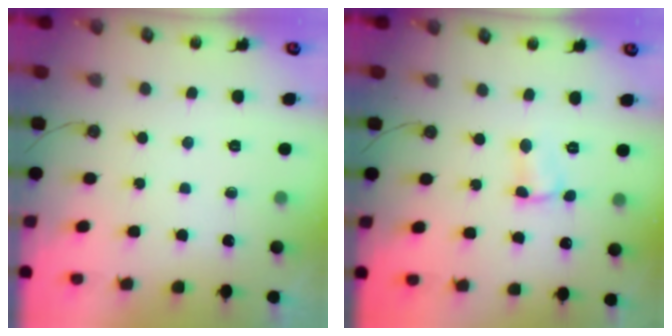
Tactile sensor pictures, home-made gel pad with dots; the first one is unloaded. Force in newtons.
{"total": 2.7, "press": 2.7, "slide": 0.5}